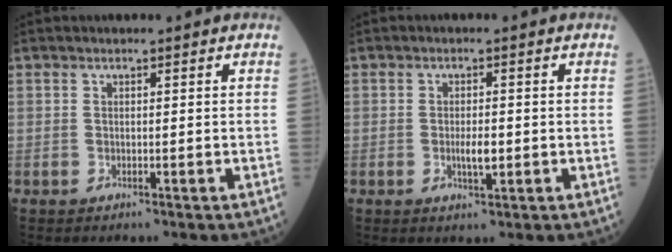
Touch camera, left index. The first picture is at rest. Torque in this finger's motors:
{"motor_torque": [0.56, 0.09, 0.07, 0.02]}